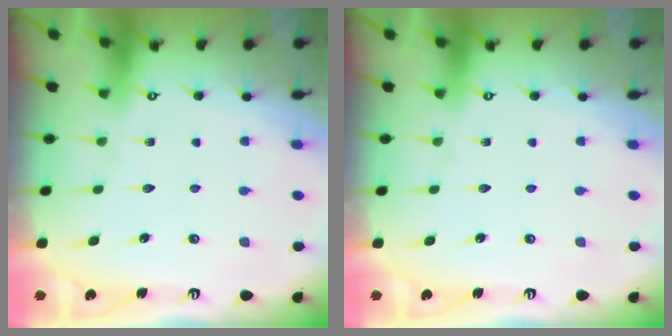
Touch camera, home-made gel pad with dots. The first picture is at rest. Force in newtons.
{"total": 0.0}